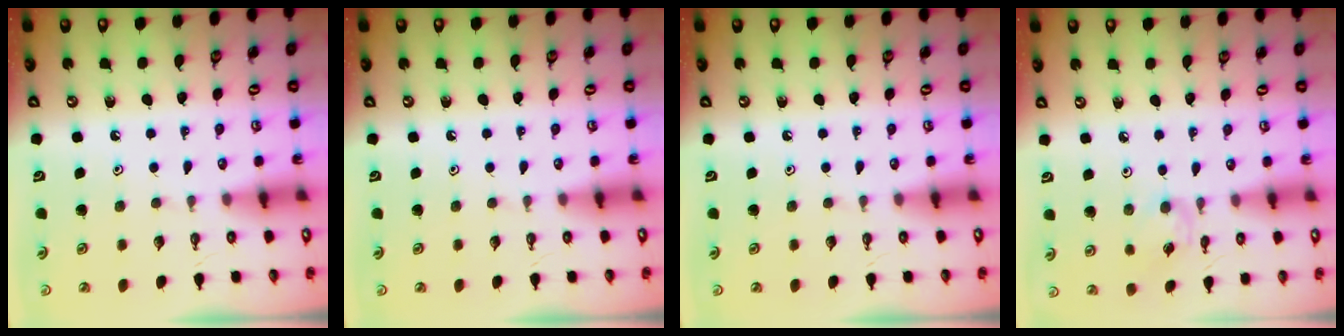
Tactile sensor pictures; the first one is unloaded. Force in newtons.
{"total": 0.0}
{"total": 0.0}
{"total": 3.3, "press": 3.3, "slide": 0.3}